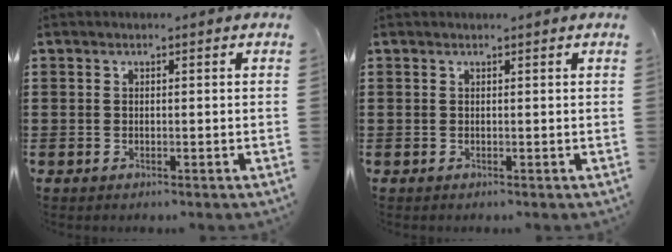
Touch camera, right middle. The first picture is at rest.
{"total": 0.0}